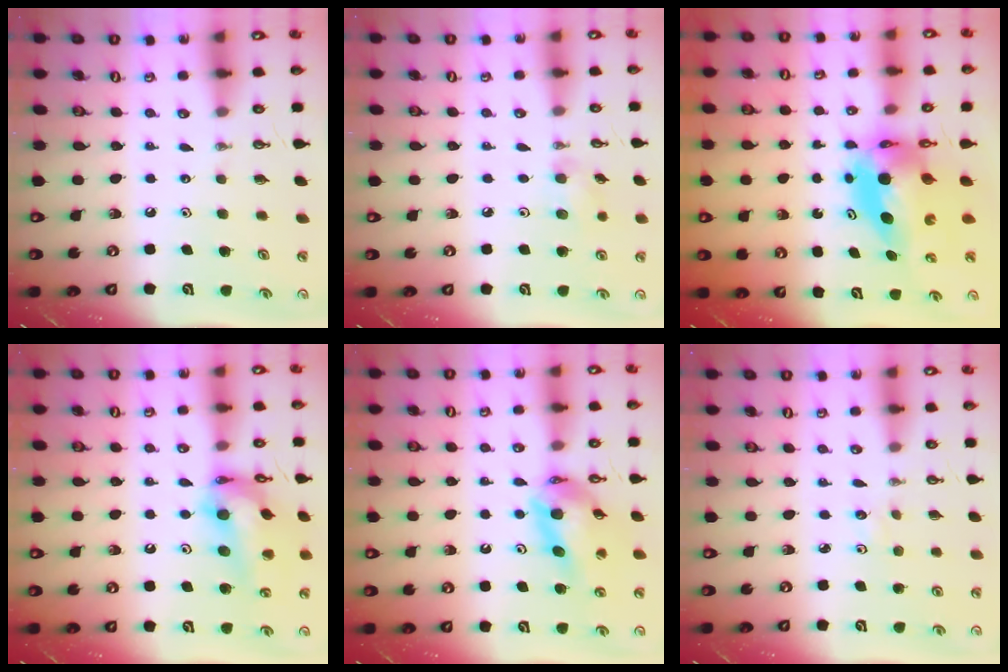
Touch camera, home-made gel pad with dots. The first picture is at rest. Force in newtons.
{"total": 5.0, "press": 4.9, "slide": 1.4}
{"total": 7.7, "press": 7.7, "slide": 0.9}
{"total": 17.0, "press": 16.9, "slide": 2.0}
{"total": 12.1, "press": 12.0, "slide": 1.4}
{"total": 4.2, "press": 4.1, "slide": 0.9}